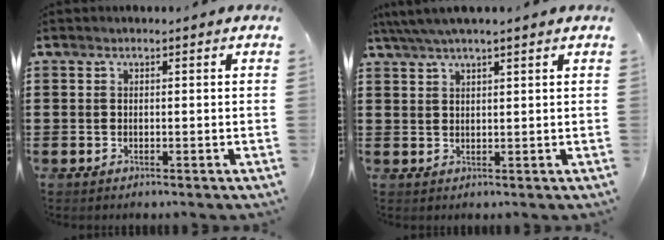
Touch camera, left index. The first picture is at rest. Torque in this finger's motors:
{"motor_torque": [1.68, -0.46, 0.67, 0.21]}